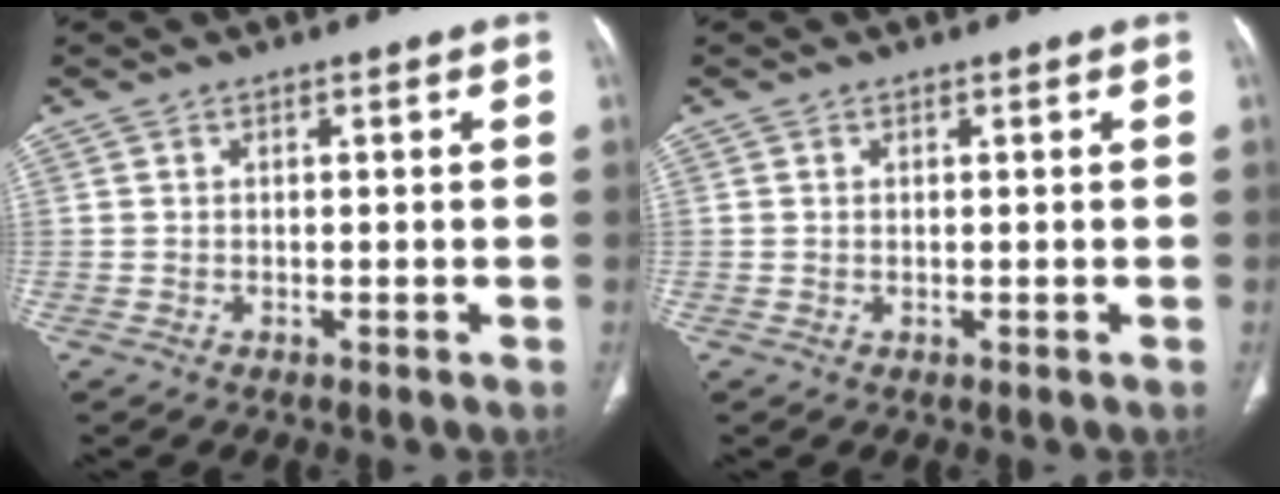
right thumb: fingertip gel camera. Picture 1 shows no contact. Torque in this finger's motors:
{"motor_torque": [-0.57, 0.22, -0.28, 0.27, -0.03]}